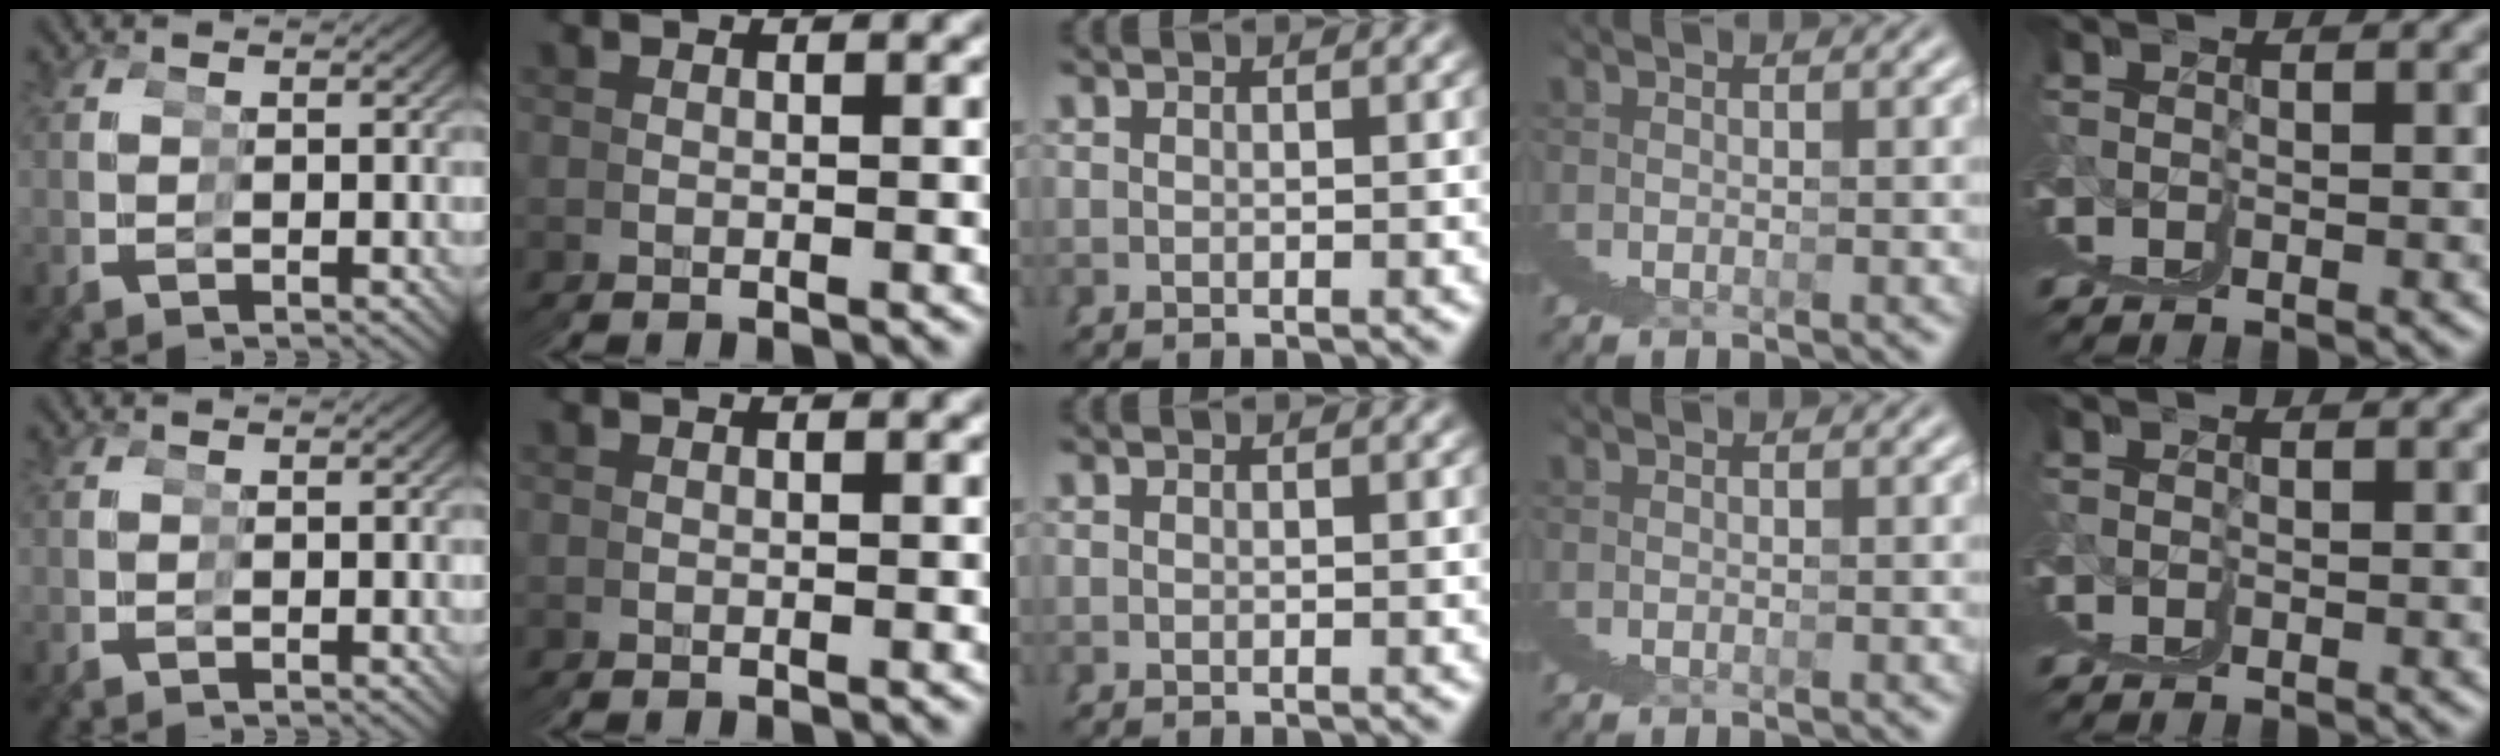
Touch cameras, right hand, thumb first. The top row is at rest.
{}